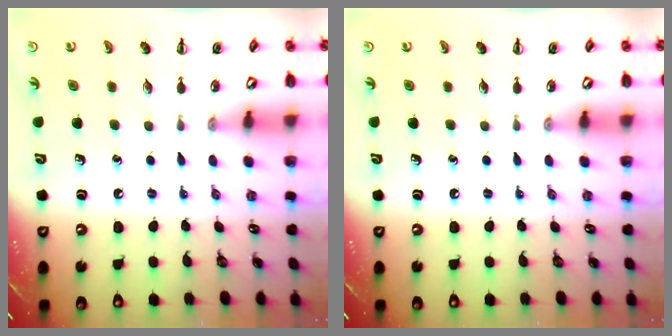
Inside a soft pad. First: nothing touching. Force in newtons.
{"total": 0.0}